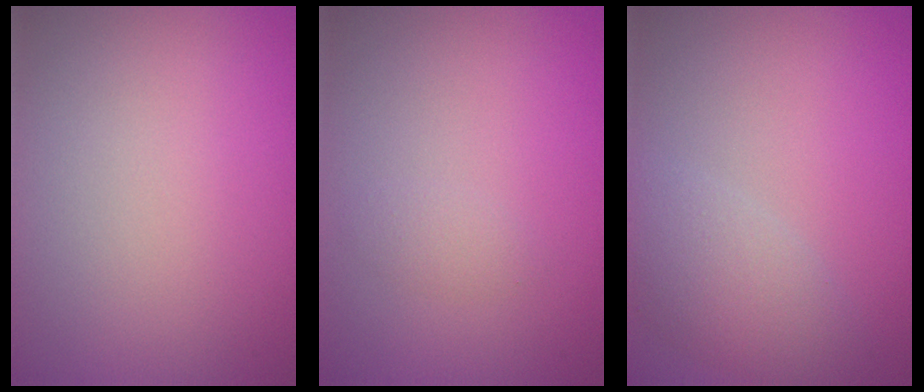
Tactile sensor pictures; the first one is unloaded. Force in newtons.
{"total": 0.8, "press": 0.8, "slide": 0.0}
{"total": 3.8, "press": 3.8, "slide": 0.4}